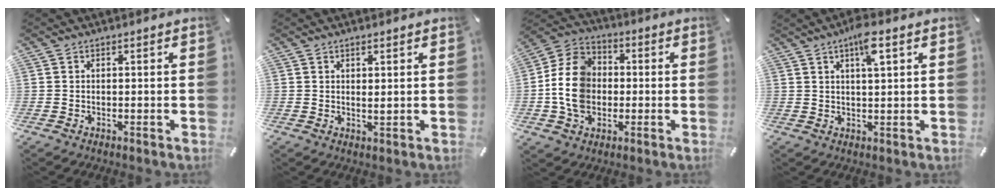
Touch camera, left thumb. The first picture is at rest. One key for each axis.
{"total": 1.5, "fx": 0.8, "fy": 0.0, "fz": 1.2, "tx": -0.026, "ty": -0.003, "tz": 0.014}
{"total": 12.5, "fx": -1.3, "fy": 10.4, "fz": 6.8, "tx": -0.168, "ty": 0.022, "tz": -0.024}
{"total": 5.9, "fx": 3.0, "fy": 1.2, "fz": 4.9, "tx": -0.088, "ty": -0.001, "tz": 0.047}